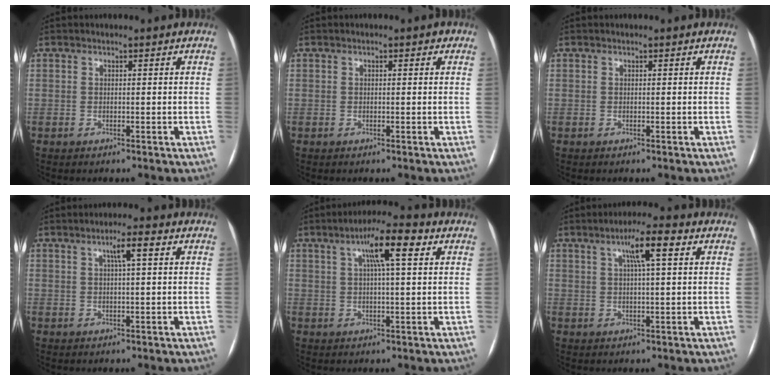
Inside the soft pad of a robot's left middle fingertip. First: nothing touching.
{"total": 1.0, "force": [0.4, 0.6, 0.7], "torque": [-0.007, 0.006, 0.003]}
{"total": 0.0}
{"total": 3.3, "force": [1.2, 0.1, 3.1], "torque": [-0.053, 0.007, 0.020]}
{"total": 7.8, "force": [2.9, 0.9, 7.2], "torque": [-0.126, 0.018, 0.044]}
{"total": 6.0, "force": [2.3, 0.4, 5.5], "torque": [-0.096, 0.011, 0.037]}